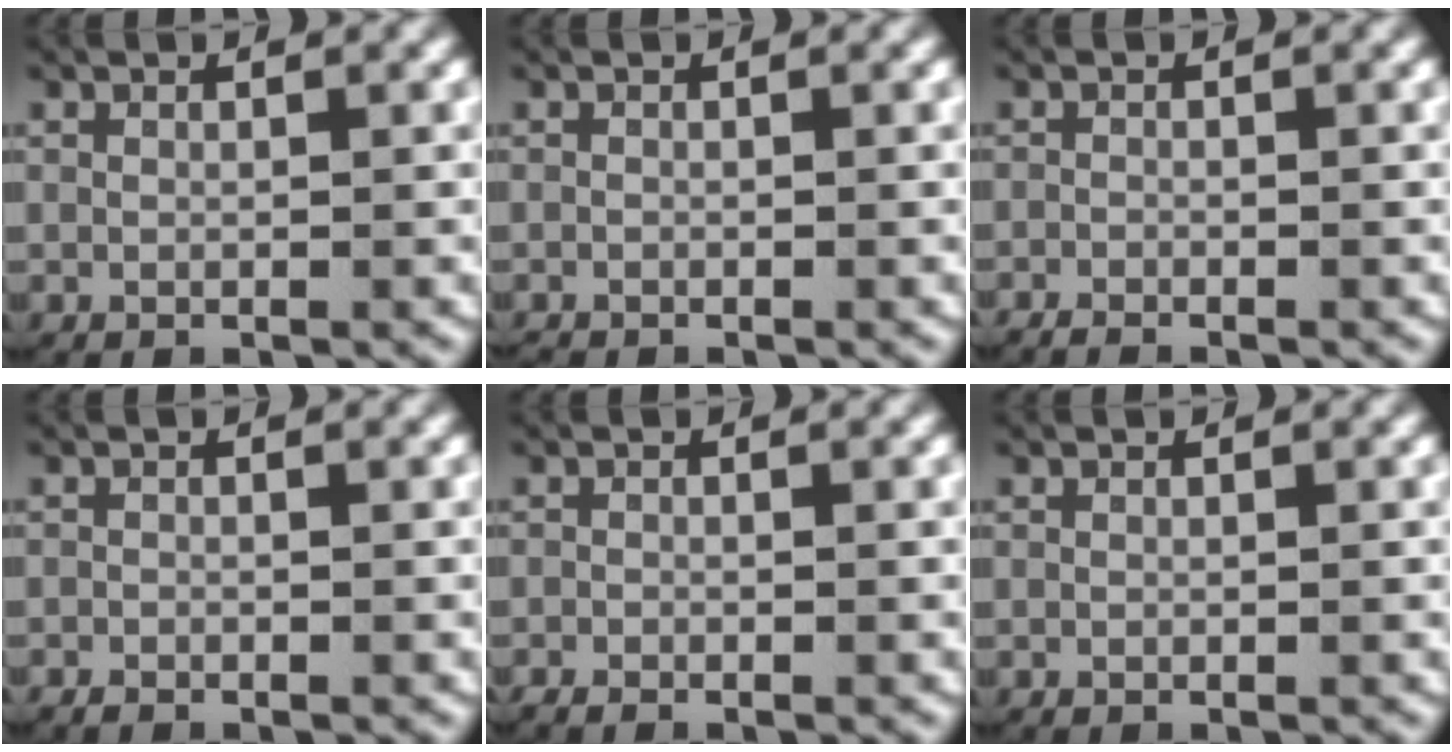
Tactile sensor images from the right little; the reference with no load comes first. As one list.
[{"total": 0.6, "force": [-0.6, 0.2, 0.0], "torque": [-0.006, -0.008, -0.006]}, {"total": 1.3, "force": [-1.2, 0.4, 0.1], "torque": [-0.007, -0.007, -0.021]}, {"total": 0.9, "force": [-0.8, 0.3, 0.0], "torque": [-0.006, -0.006, -0.014]}, {"total": 1.2, "force": [-1.1, 0.4, 0.2], "torque": [-0.010, -0.007, -0.017]}, {"total": 0.0}]